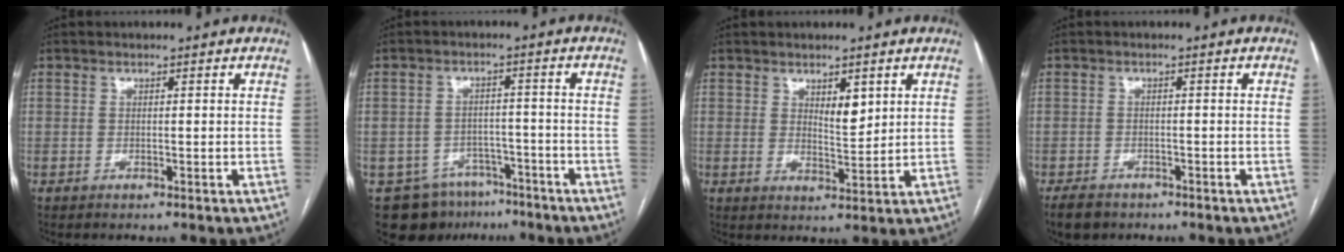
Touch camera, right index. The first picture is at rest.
{"total": 9.8, "force": [-6.8, 6.6, 2.5], "torque": [-0.041, 0.014, -0.092]}
{"total": 3.6, "force": [1.8, 1.2, 2.9], "torque": [-0.053, -0.007, 0.035]}
{"total": 4.0, "force": [-3.1, 2.1, 1.3], "torque": [-0.028, -0.004, -0.048]}